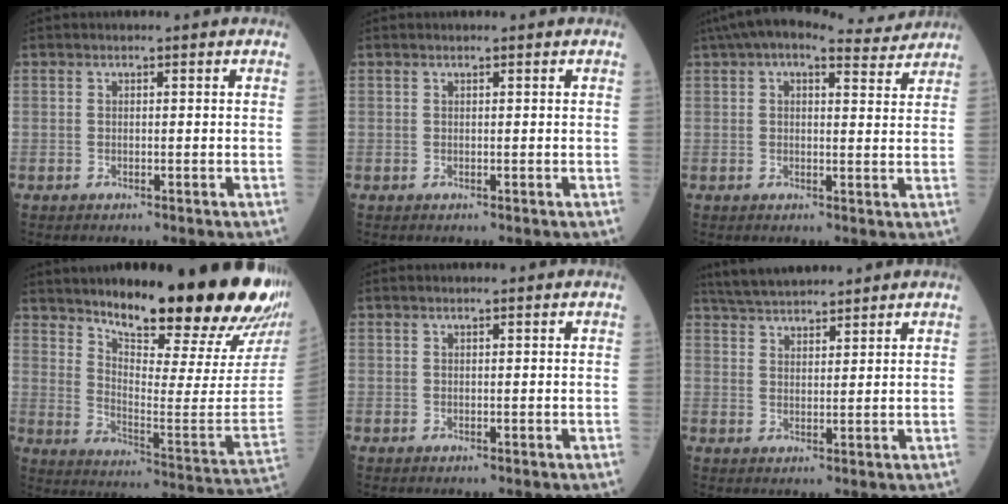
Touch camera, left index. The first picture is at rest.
{"total": 0.6, "force": [0.5, -0.1, 0.3], "torque": [-0.009, 0.008, 0.012]}
{"total": 10.5, "force": [9.1, 2.4, 4.5], "torque": [-0.071, 0.030, 0.118]}
{"total": 25.1, "force": [21.3, 1.3, 13.1], "torque": [-0.208, -0.096, 0.287]}
{"total": 0.9, "force": [0.7, 0.0, 0.5], "torque": [-0.010, 0.011, 0.016]}
{"total": 7.7, "force": [7.2, 1.0, 2.7], "torque": [-0.054, 0.031, 0.130]}